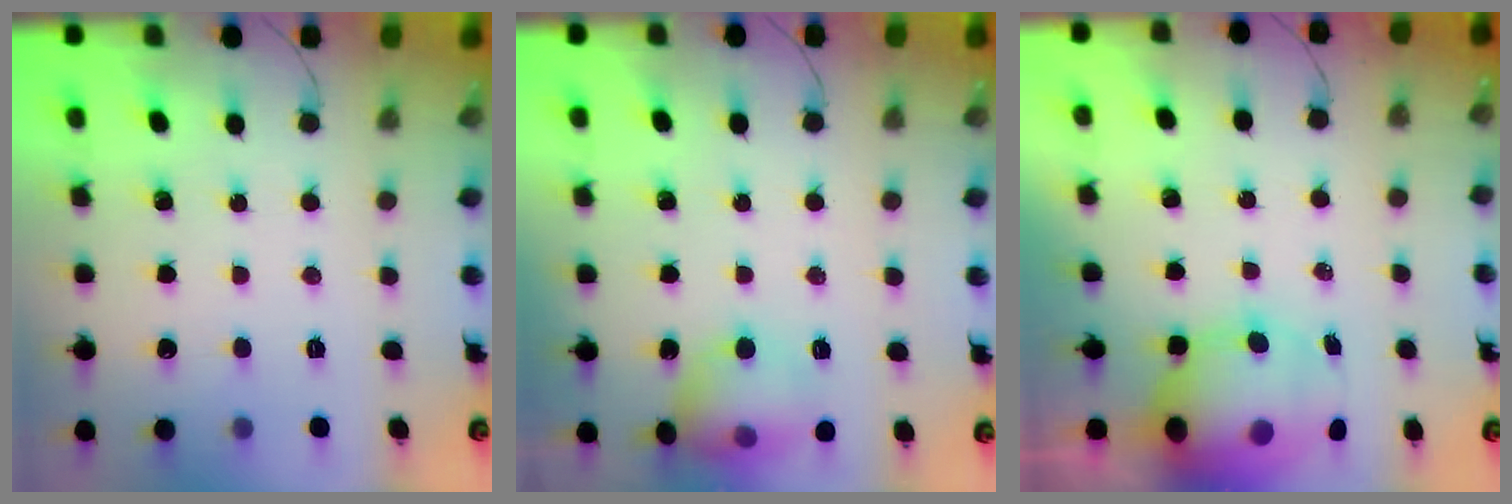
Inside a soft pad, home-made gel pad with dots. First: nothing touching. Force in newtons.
{"total": 12.3, "press": 12.1, "slide": 2.0}
{"total": 11.9, "press": 11.4, "slide": 3.4}